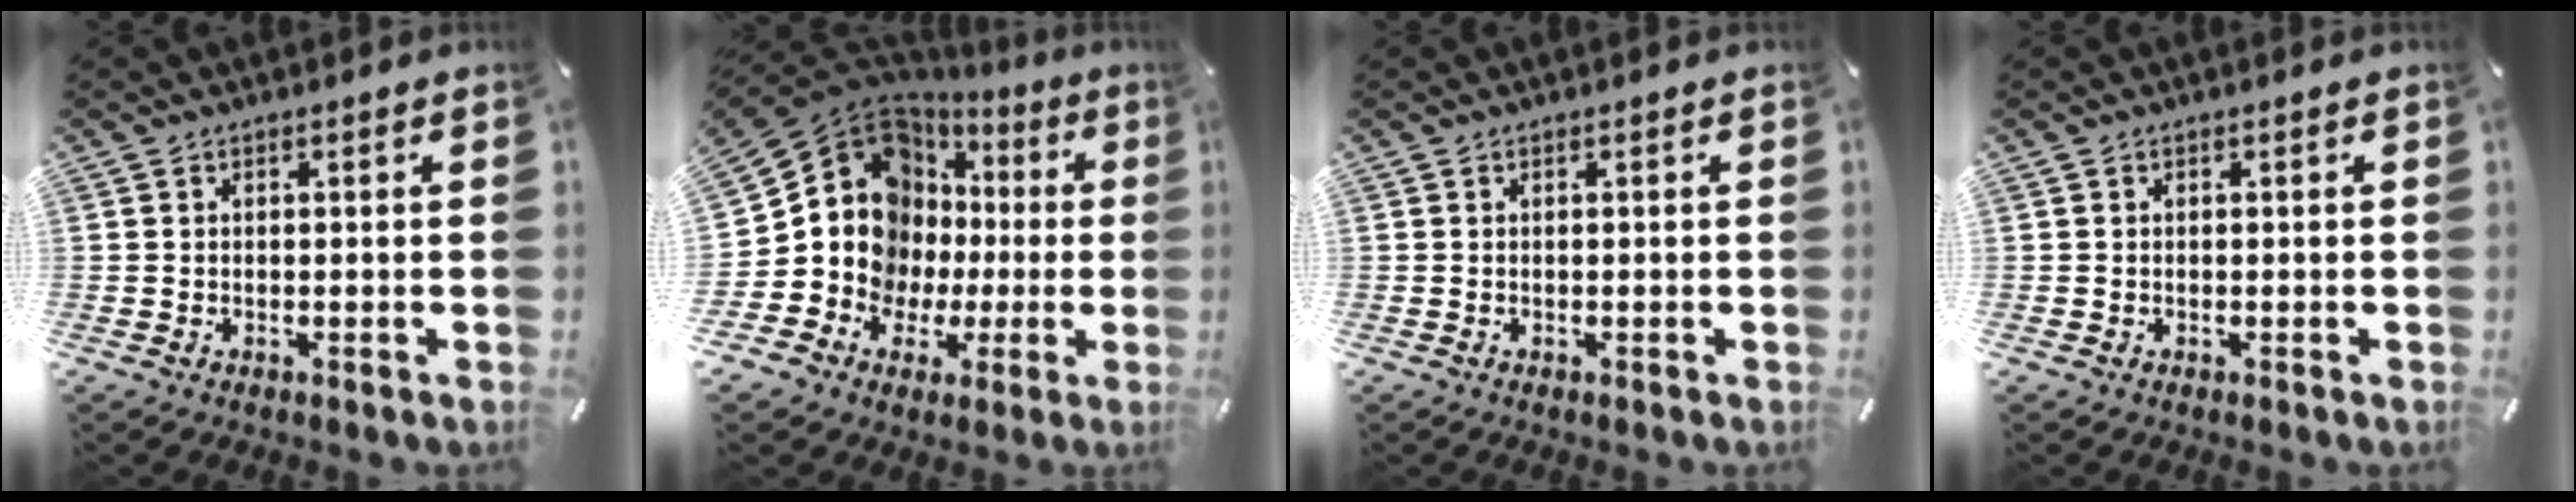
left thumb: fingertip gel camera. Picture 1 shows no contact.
{"total": 14.1, "force": [2.0, 12.9, 5.4], "torque": [-0.124, -0.051, 0.051]}
{"total": 0.0}
{"total": 0.0}